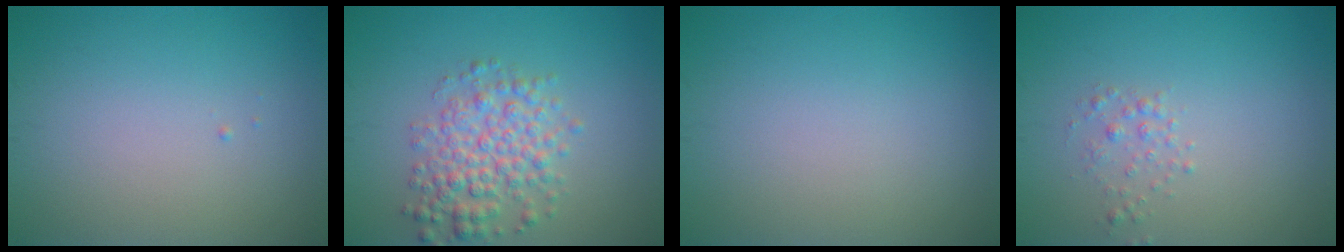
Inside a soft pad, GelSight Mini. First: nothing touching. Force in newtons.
{"total": 4.4, "press": 4.4, "slide": 0.1}
{"total": 0.0}
{"total": 1.1, "press": 1.1, "slide": 0.1}